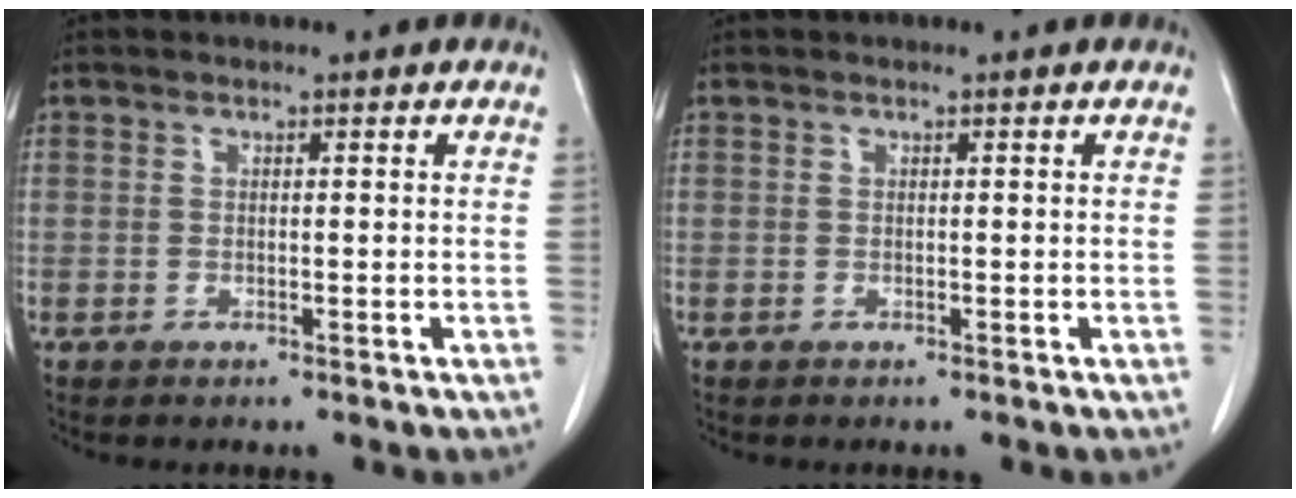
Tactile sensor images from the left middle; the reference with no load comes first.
{"total": 0.0}